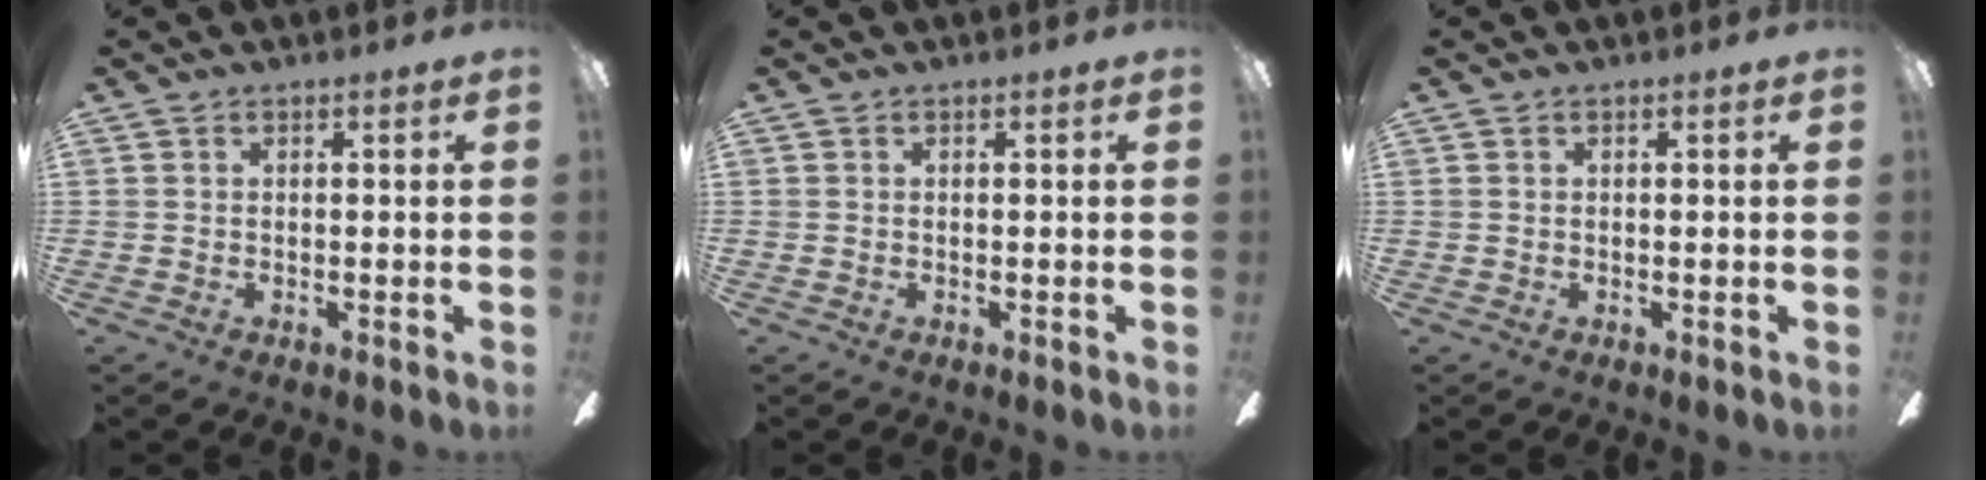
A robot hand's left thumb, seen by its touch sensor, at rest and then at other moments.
{"total": 0.0}
{"total": 0.0}